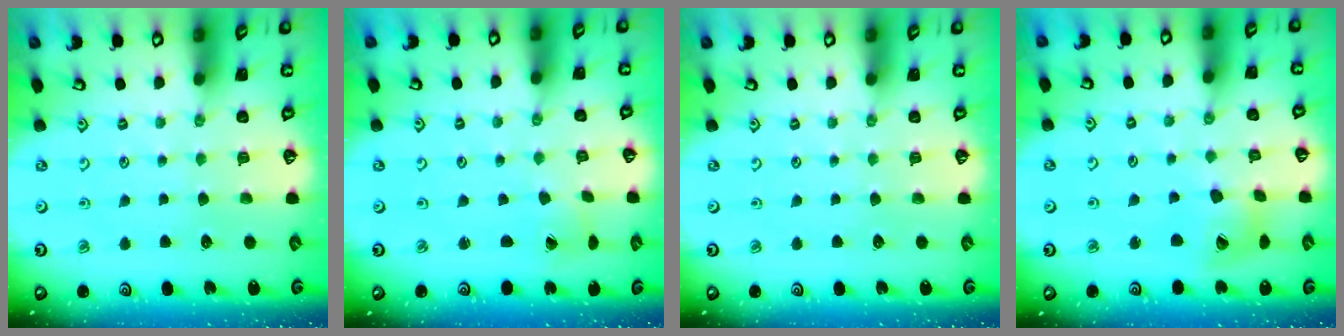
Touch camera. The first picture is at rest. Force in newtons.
{"total": 1.7, "press": 1.7, "slide": 0.1}
{"total": 0.0}
{"total": 12.4, "press": 12.4, "slide": 1.5}